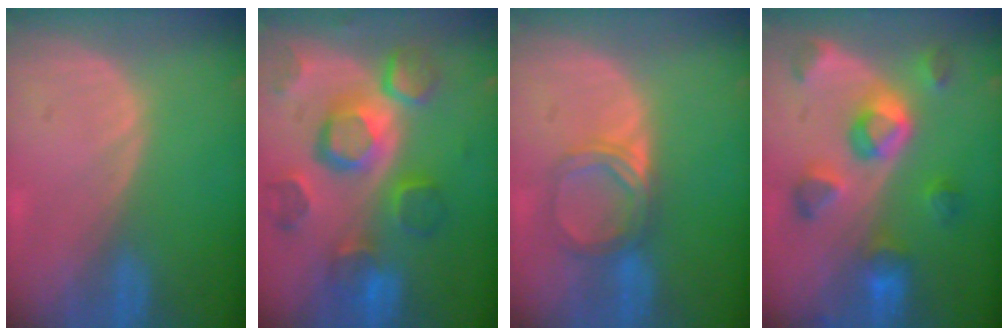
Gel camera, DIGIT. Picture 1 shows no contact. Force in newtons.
{"total": 12.2, "press": 10.6, "slide": 6.0}
{"total": 4.9, "press": 4.6, "slide": 1.8}
{"total": 8.5, "press": 8.0, "slide": 2.9}